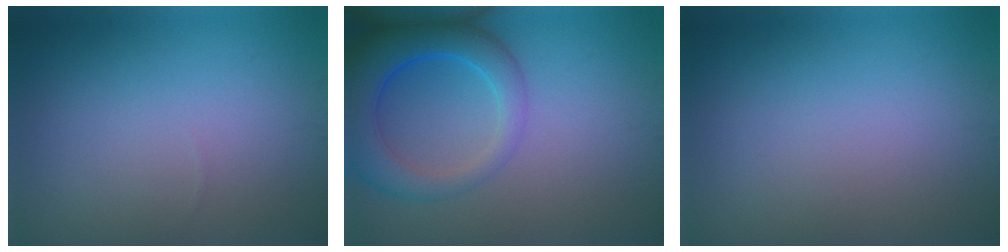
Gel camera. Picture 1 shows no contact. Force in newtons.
{"total": 6.8, "press": 6.8, "slide": 0.5}
{"total": 0.0}